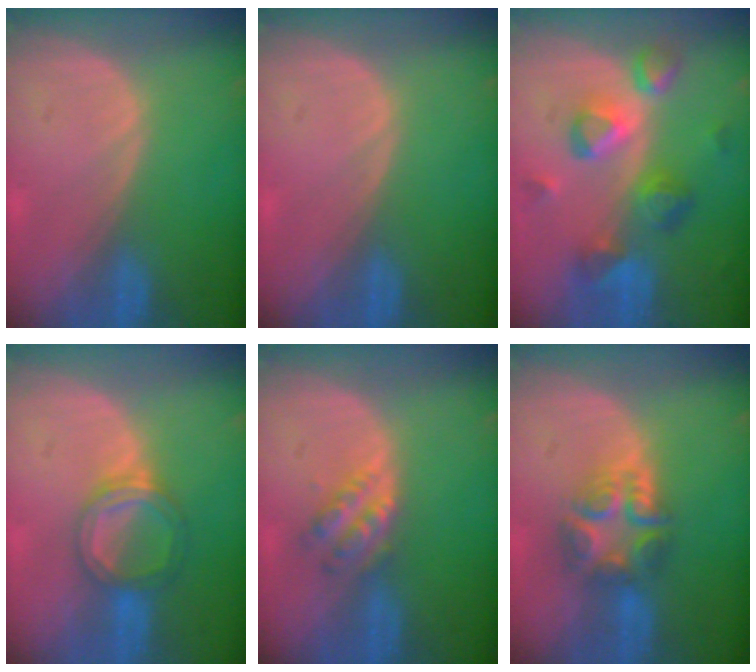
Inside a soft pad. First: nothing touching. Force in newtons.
{"total": 0.0}
{"total": 9.4, "press": 8.2, "slide": 4.6}
{"total": 5.4, "press": 5.1, "slide": 1.6}
{"total": 4.7, "press": 4.2, "slide": 2.2}
{"total": 7.6, "press": 6.5, "slide": 3.9}